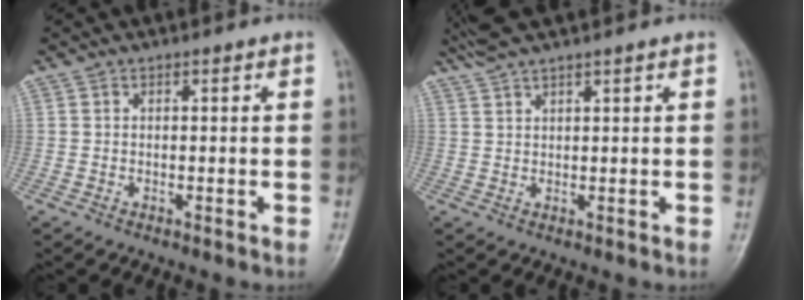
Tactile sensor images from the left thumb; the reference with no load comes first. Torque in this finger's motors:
{"motor_torque": [2.07, -0.40, 1.18, -1.30, 0.04]}